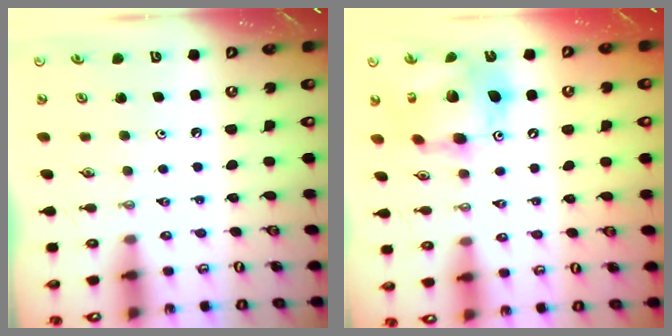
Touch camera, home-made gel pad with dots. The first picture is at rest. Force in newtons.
{"total": 16.7, "press": 16.6, "slide": 1.8}